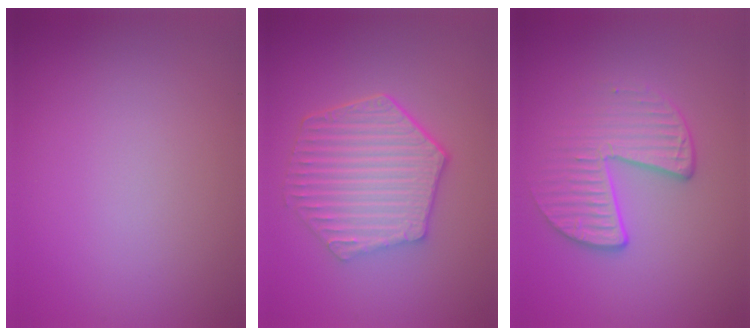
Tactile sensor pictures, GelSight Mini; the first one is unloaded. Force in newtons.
{"total": 6.2, "press": 4.8, "slide": 3.9}
{"total": 3.5, "press": 2.9, "slide": 2.0}